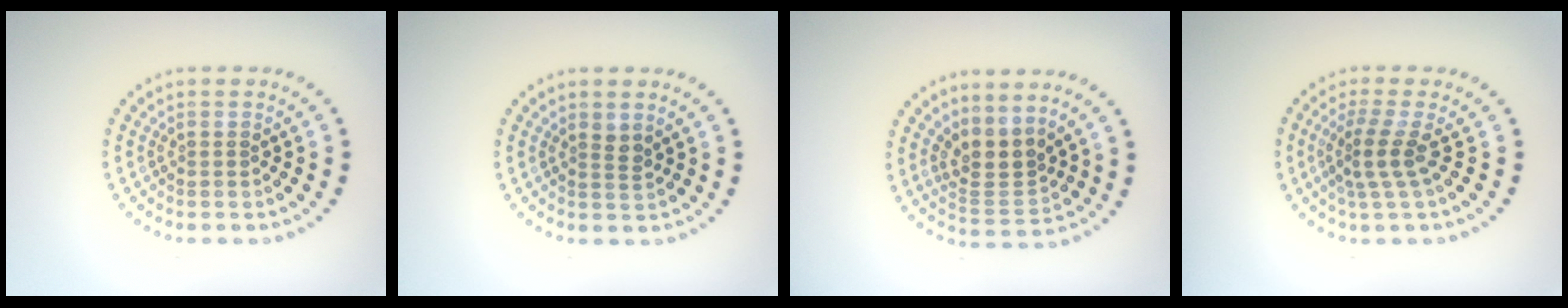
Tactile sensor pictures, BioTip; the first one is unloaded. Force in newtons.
{"total": 1.2, "press": 0.9, "slide": 0.8}
{"total": 3.2, "press": 2.3, "slide": 2.2}
{"total": 2.8, "press": 1.9, "slide": 2.0}